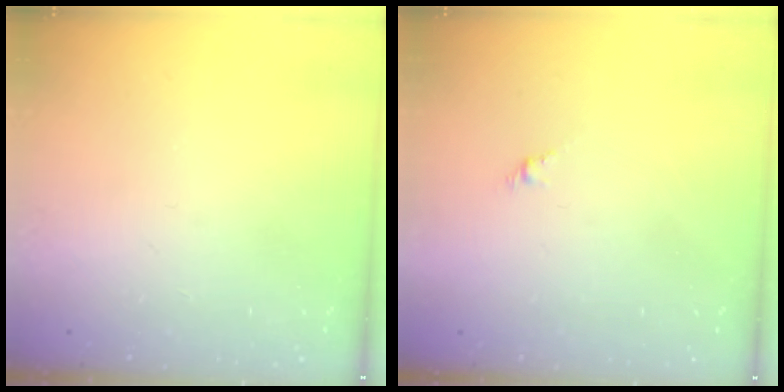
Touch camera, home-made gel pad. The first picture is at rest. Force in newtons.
{"total": 1.6, "press": 1.5, "slide": 0.5}